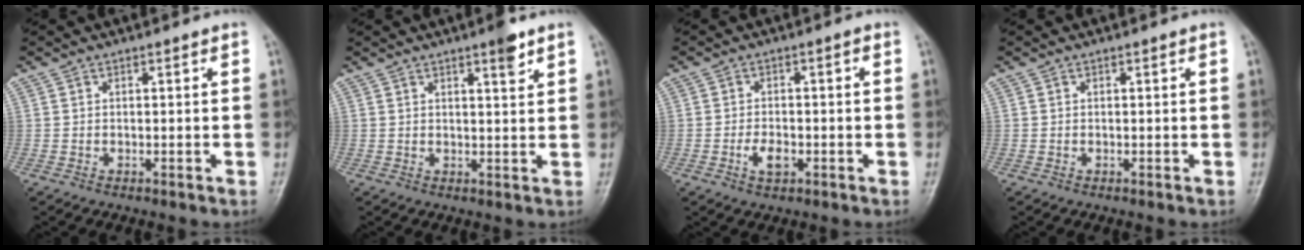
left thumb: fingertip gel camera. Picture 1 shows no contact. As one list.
[{"total": 3.6, "force": [2.4, 0.8, 2.6], "torque": [-0.030, -0.014, 0.034]}, {"total": 4.1, "force": [-1.5, 2.3, 3.0], "torque": [-0.047, 0.011, -0.028]}, {"total": 0.0}]